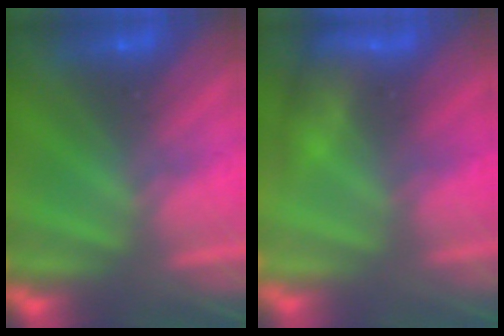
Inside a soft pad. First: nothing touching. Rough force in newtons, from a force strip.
{"total": 3.5}